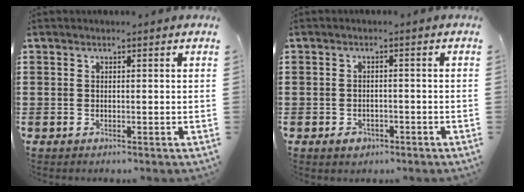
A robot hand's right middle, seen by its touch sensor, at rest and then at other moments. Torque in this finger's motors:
{"motor_torque": [0.88, -0.23, 0.06, 0.04]}